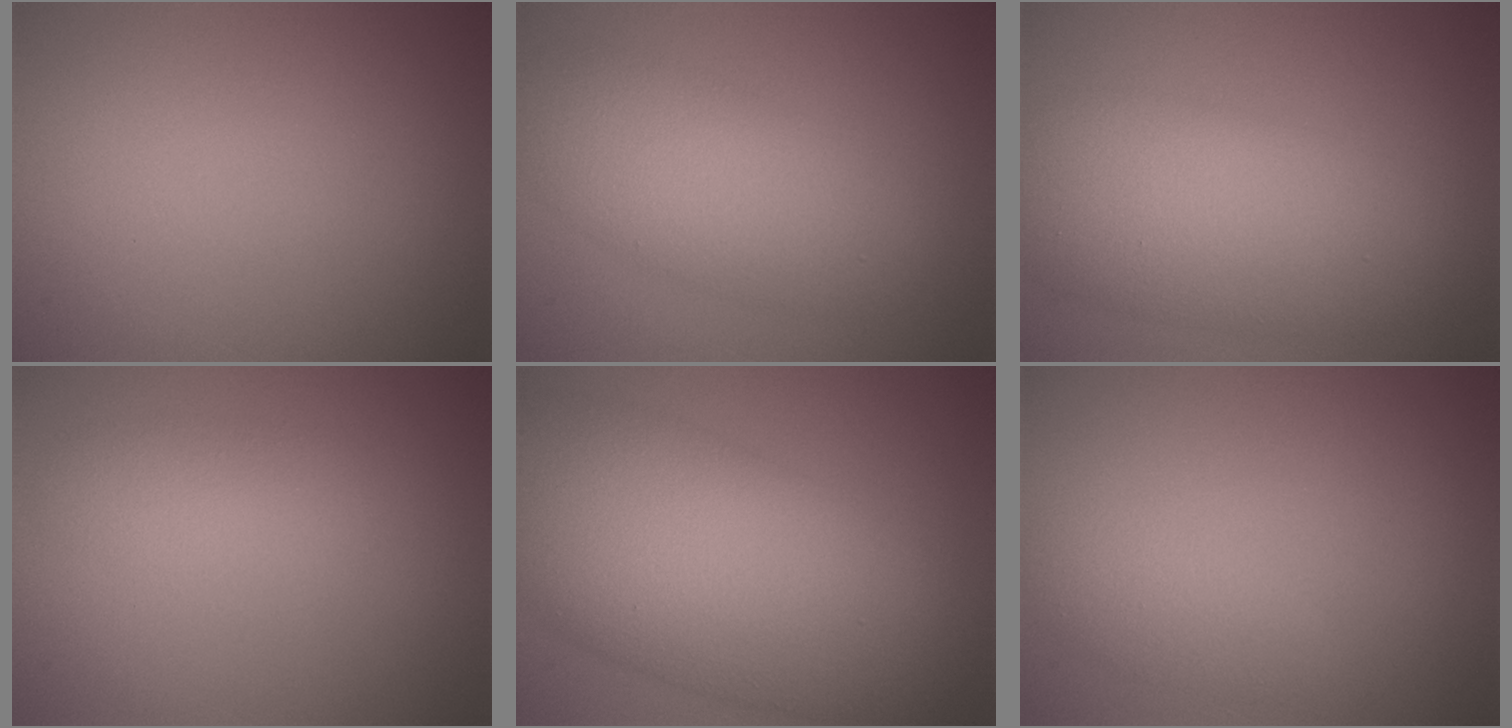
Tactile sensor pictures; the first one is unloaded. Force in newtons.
{"total": 5.4, "press": 5.4, "slide": 0.2}
{"total": 7.8, "press": 7.8, "slide": 0.1}
{"total": 2.3, "press": 2.3, "slide": 0.1}
{"total": 12.1, "press": 12.1, "slide": 0.2}
{"total": 1.7, "press": 1.7, "slide": 0.1}